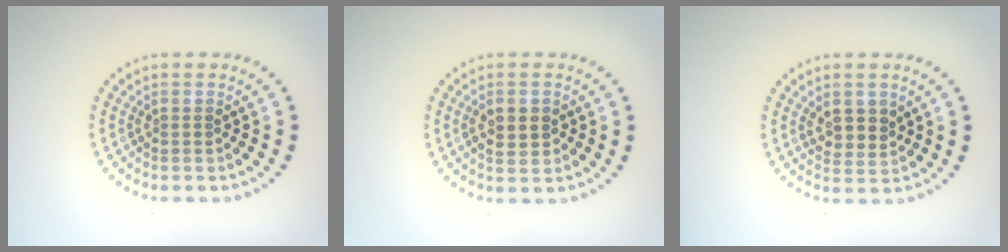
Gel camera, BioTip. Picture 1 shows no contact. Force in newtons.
{"total": 2.8, "press": 2.8, "slide": 0.1}
{"total": 2.6, "press": 2.4, "slide": 1.0}